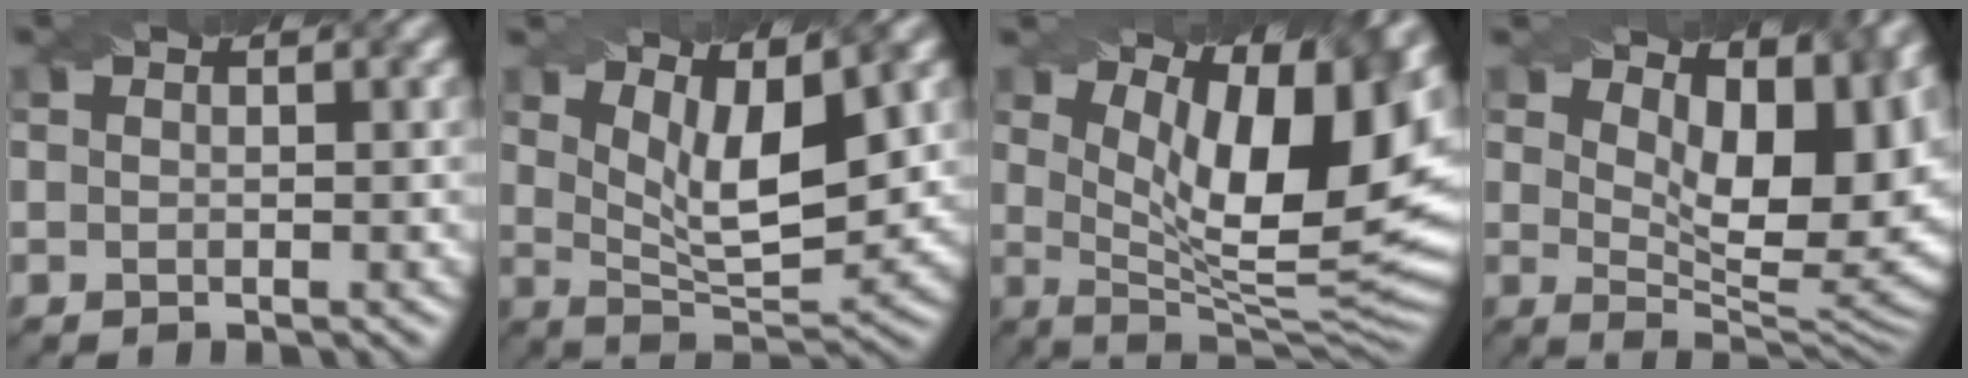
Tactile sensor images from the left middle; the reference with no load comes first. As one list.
[{"total": 6.9, "force": [3.2, 2.2, 5.7], "torque": [-0.097, -0.007, 0.055]}, {"total": 13.9, "force": [5.1, 4.5, 12.2], "torque": [-0.168, -0.005, 0.087]}, {"total": 10.9, "force": [4.9, 4.6, 8.6], "torque": [-0.115, 0.003, 0.075]}]